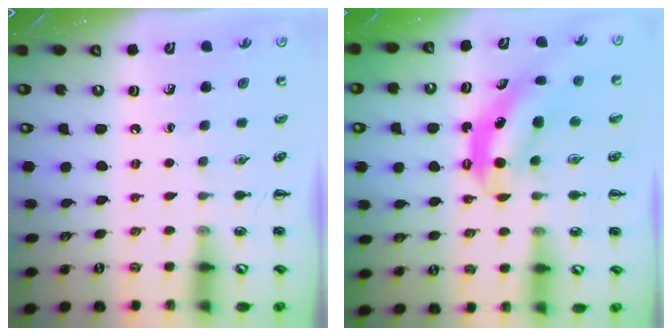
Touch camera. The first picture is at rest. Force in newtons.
{"total": 5.8, "press": 5.8, "slide": 0.5}